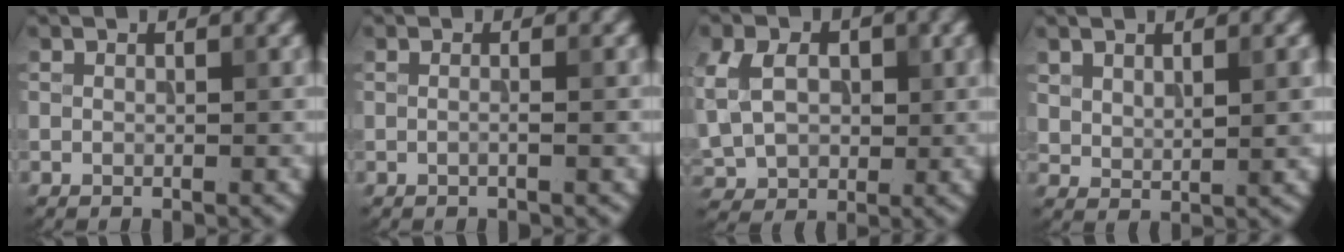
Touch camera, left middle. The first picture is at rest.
{"total": 0.9, "force": [0.1, 0.0, 0.9], "torque": [-0.016, -0.013, -0.006]}
{"total": 8.5, "force": [1.3, 6.6, 5.2], "torque": [-0.125, 0.020, 0.016]}
{"total": 2.3, "force": [0.9, 1.1, 1.8], "torque": [-0.040, -0.004, 0.025]}